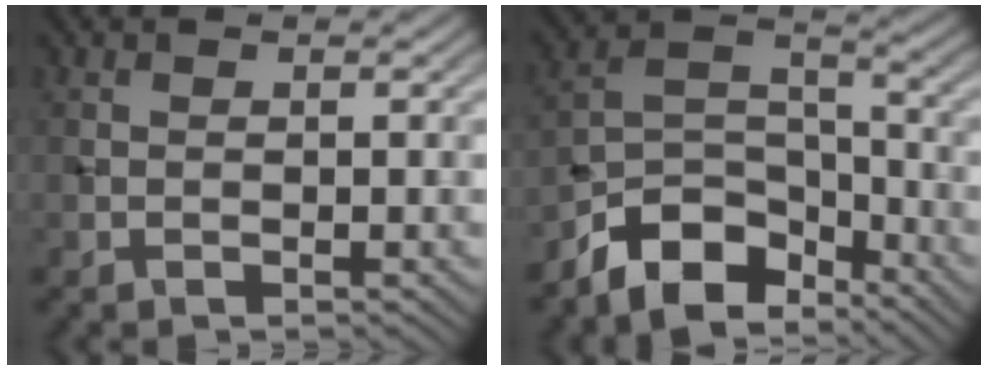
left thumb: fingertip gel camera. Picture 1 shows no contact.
{"total": 9.6, "force": [-7.2, 4.5, 4.5], "torque": [-0.078, -0.002, -0.147]}